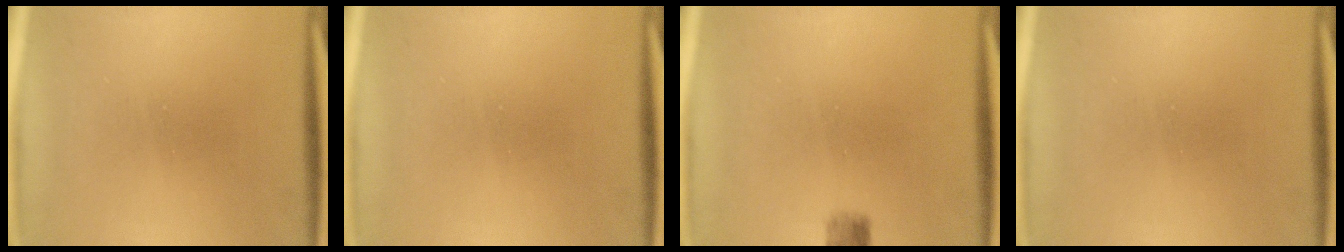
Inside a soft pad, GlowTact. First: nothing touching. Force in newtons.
{"total": 0.0}
{"total": 2.2}
{"total": 0.0}